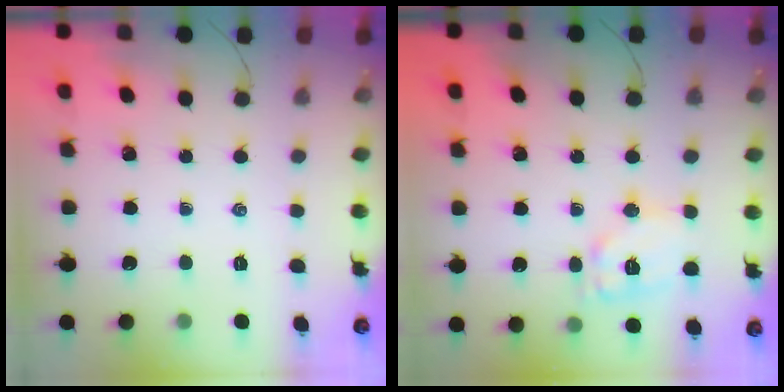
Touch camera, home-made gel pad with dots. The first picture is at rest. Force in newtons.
{"total": 10.6, "press": 10.6, "slide": 0.9}